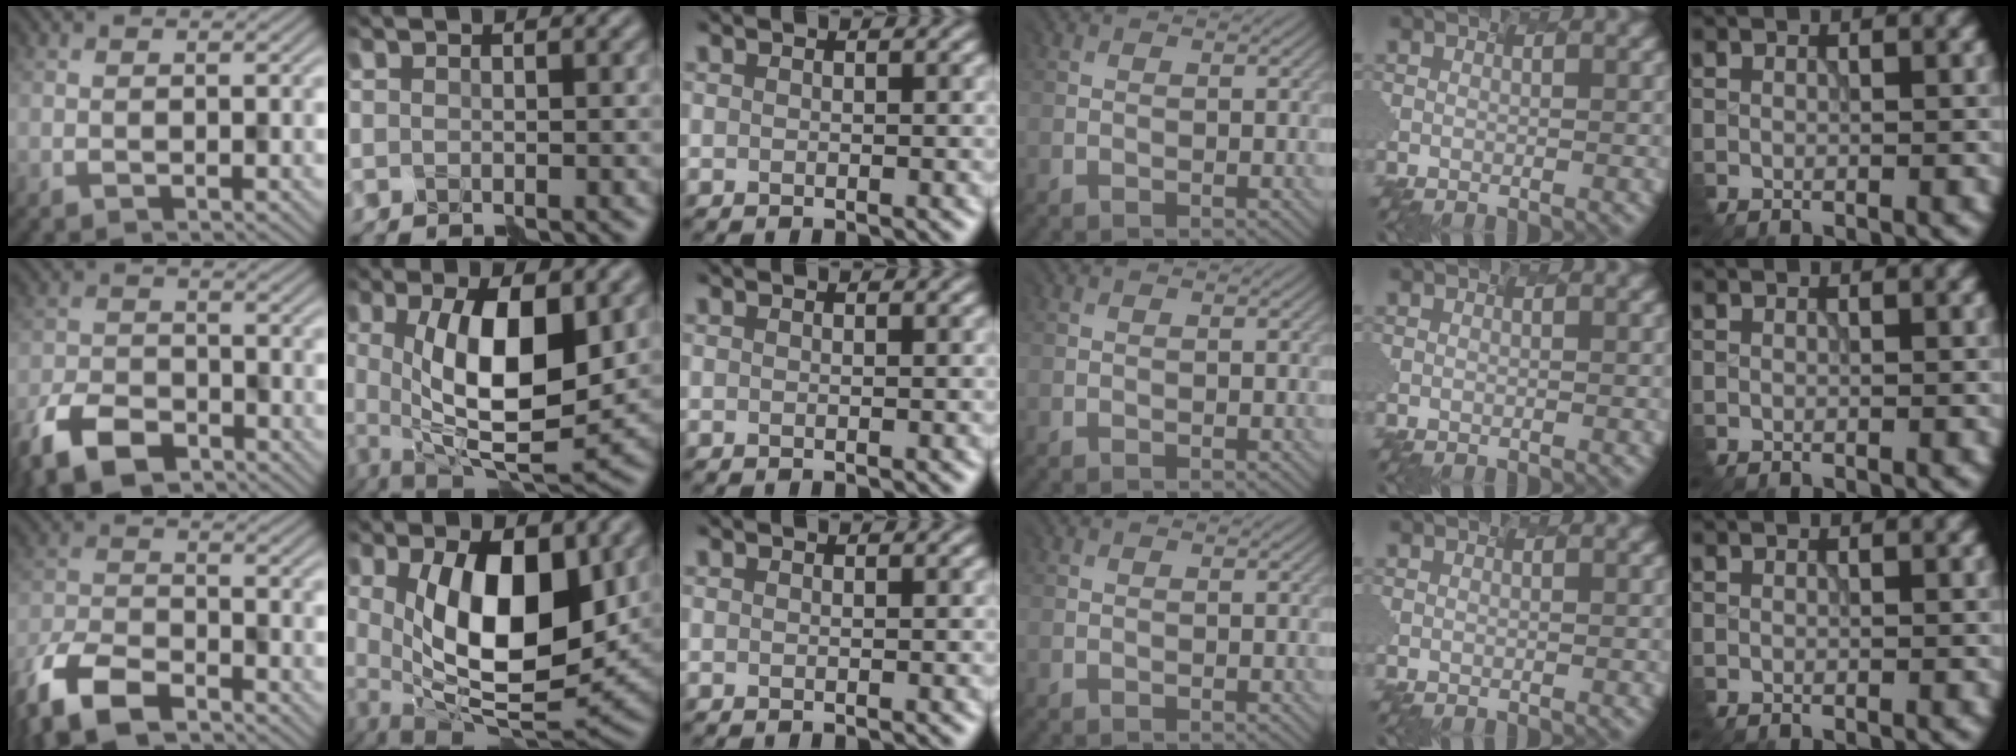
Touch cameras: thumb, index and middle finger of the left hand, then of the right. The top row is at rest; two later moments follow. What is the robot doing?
{"motion": "disassemble", "object": "velcro strap"}